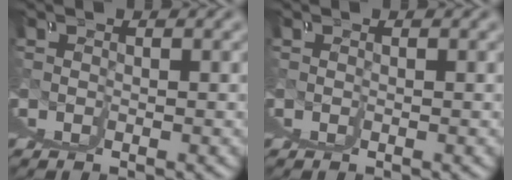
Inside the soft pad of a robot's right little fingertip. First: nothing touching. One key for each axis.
{"total": 0.0}